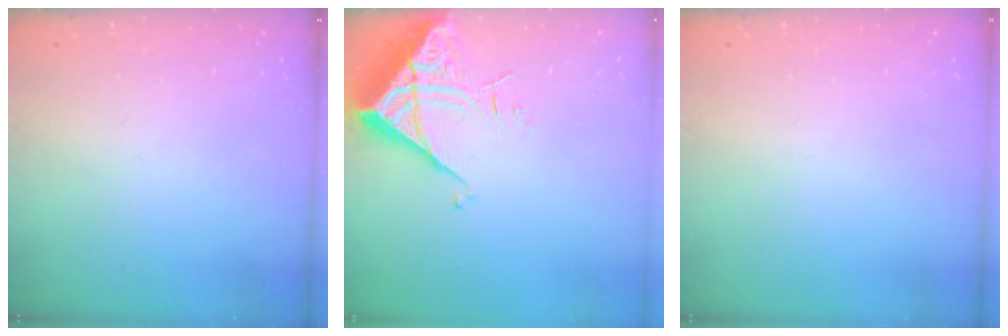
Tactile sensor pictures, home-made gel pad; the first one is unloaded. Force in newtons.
{"total": 6.7, "press": 6.7, "slide": 0.7}
{"total": 0.0}